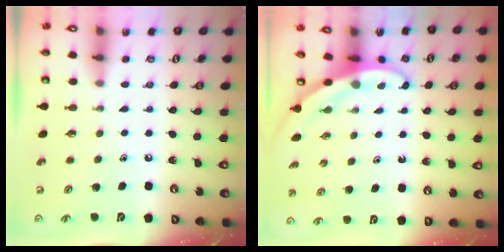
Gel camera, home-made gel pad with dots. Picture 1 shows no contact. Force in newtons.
{"total": 3.2, "press": 3.2, "slide": 0.2}